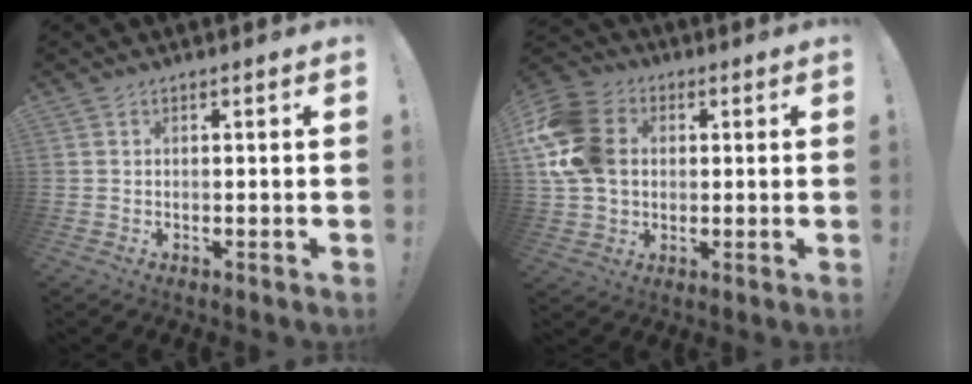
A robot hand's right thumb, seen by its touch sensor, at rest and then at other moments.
{"total": 16.5, "force": [2.2, 13.0, 10.0], "torque": [-0.177, 0.006, 0.048]}